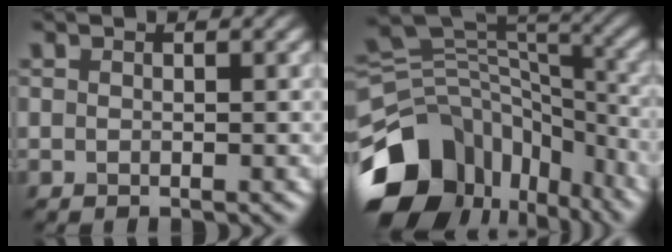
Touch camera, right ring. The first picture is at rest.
{"total": 12.9, "force": [-6.7, 9.0, 6.3], "torque": [-0.141, 0.003, -0.105]}